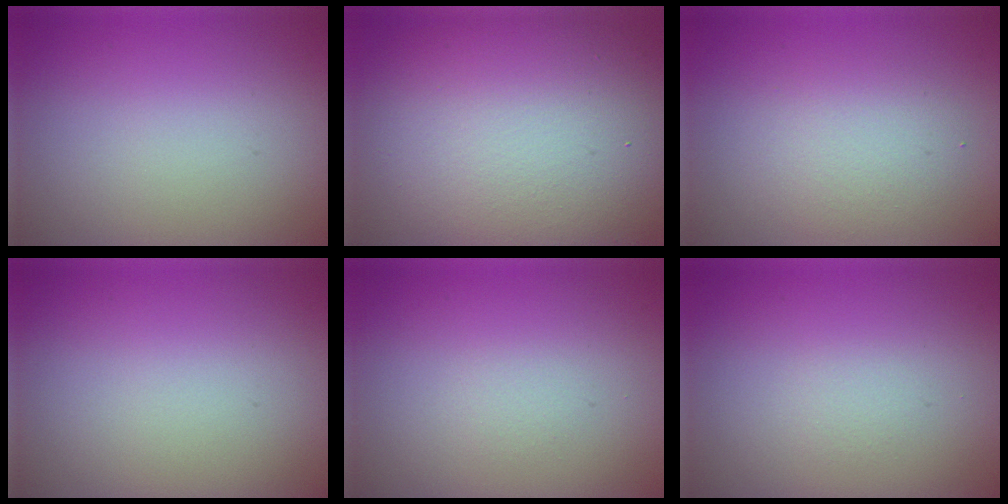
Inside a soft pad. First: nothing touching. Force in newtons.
{"total": 15.2, "press": 15.2, "slide": 0.6}
{"total": 2.9, "press": 2.9, "slide": 0.2}
{"total": 0.0}
{"total": 0.6, "press": 0.6, "slide": 0.1}
{"total": 0.5, "press": 0.5, "slide": 0.1}